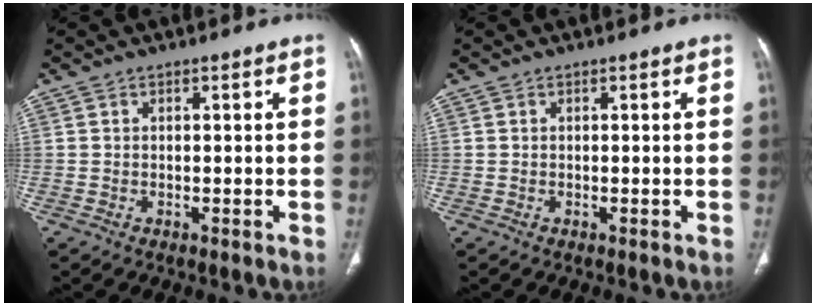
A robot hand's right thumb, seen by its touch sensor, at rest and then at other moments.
{"total": 0.0}